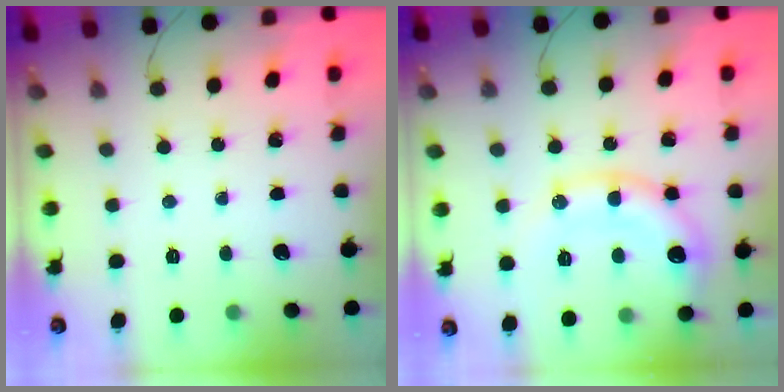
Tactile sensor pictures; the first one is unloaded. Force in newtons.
{"total": 15.3, "press": 15.2, "slide": 1.9}